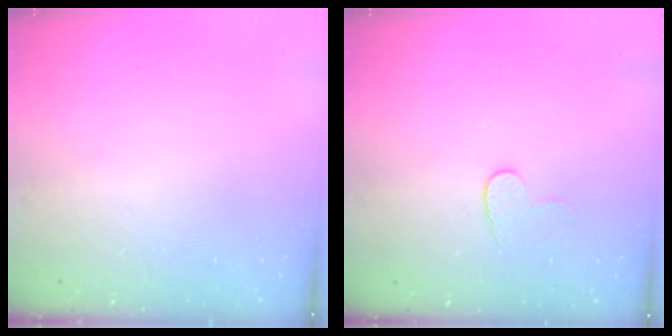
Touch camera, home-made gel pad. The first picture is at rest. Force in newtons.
{"total": 3.7, "press": 3.7, "slide": 0.3}